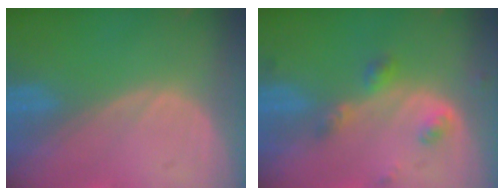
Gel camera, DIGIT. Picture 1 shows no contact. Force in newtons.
{"total": 4.4, "press": 4.0, "slide": 1.9}